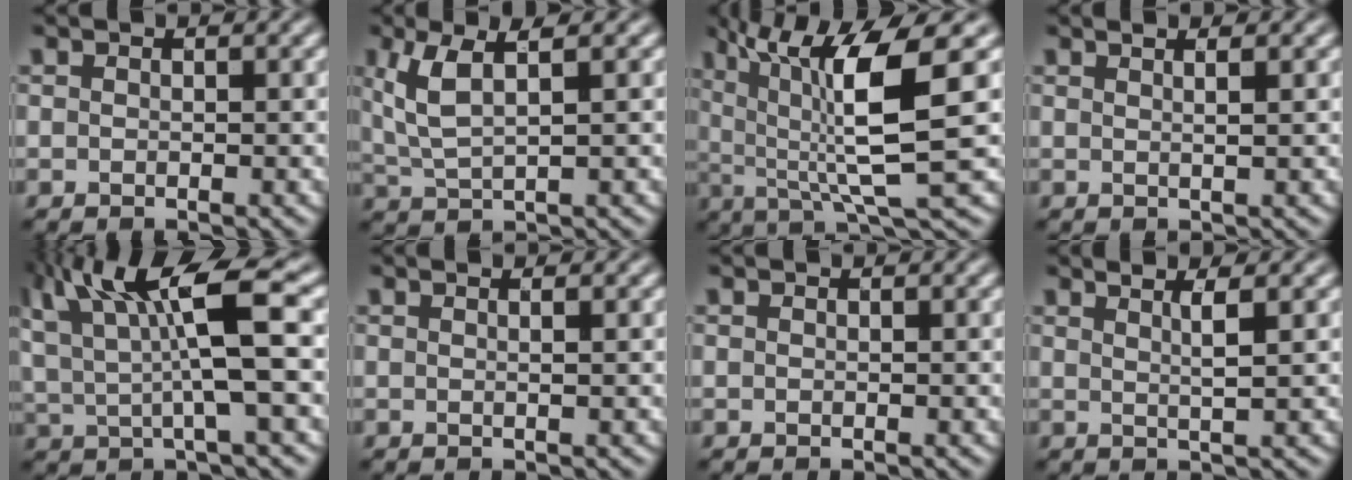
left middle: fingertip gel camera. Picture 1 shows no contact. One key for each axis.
{"total": 4.1, "fx": 1.3, "fy": 1.2, "fz": 3.7, "tx": -0.092, "ty": 0.001, "tz": 0.036}
{"total": 9.5, "fx": 2.1, "fy": 2.2, "fz": 9.0, "tx": -0.159, "ty": -0.003, "tz": 0.043}
{"total": 2.2, "fx": 1.1, "fy": 0.9, "fz": 1.6, "tx": -0.002, "ty": 0.008, "tz": -0.009}
{"total": 11.0, "fx": 3.0, "fy": 2.7, "fz": 10.3, "tx": -0.199, "ty": 0.010, "tz": 0.061}
{"total": 1.6, "fx": 0.6, "fy": 0.8, "fz": 1.3, "tx": 0.000, "ty": 0.005, "tz": -0.014}
{"total": 0.0}
{"total": 1.9, "fx": 0.7, "fy": 0.3, "fz": 1.7, "tx": -0.028, "ty": -0.001, "tz": 0.013}